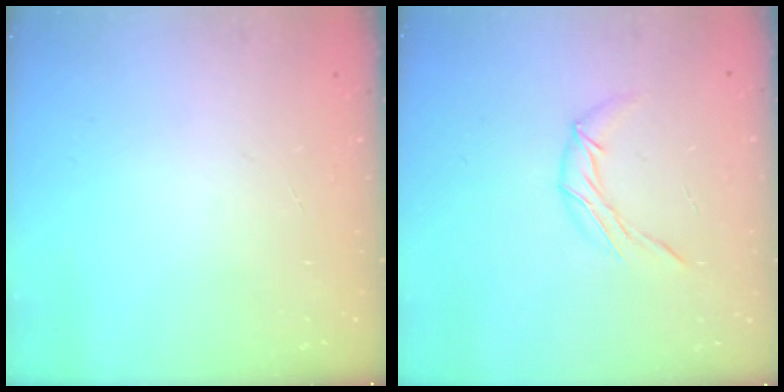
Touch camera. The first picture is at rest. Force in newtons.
{"total": 7.6, "press": 7.6, "slide": 0.6}